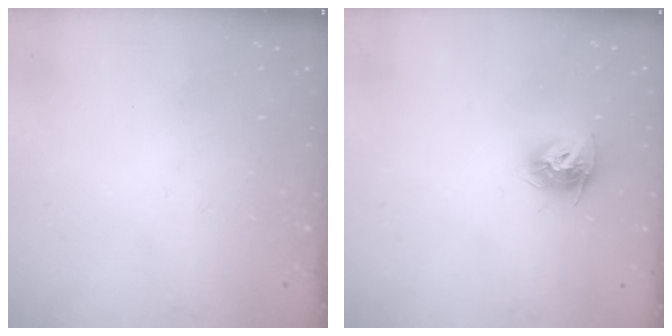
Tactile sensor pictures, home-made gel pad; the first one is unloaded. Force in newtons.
{"total": 9.4, "press": 9.4, "slide": 0.6}